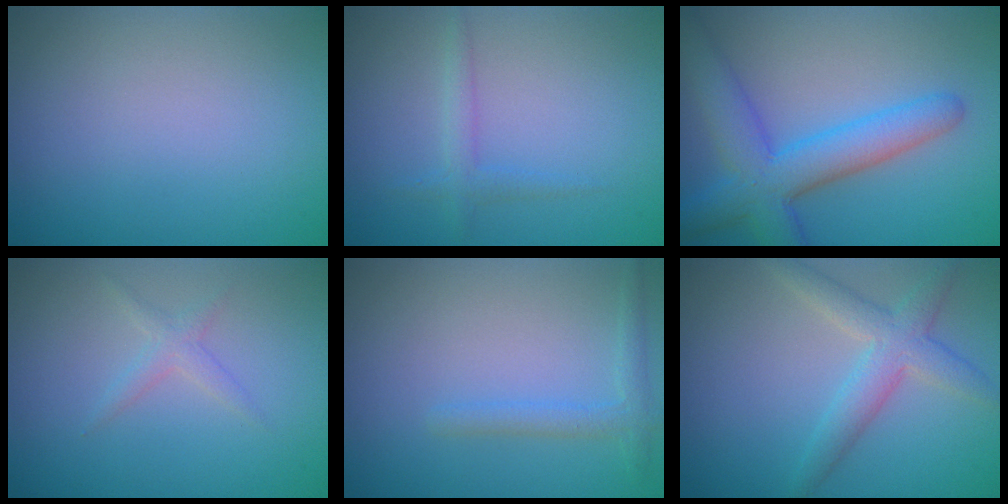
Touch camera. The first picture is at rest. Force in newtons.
{"total": 1.4, "press": 1.4, "slide": 0.0}
{"total": 6.8, "press": 6.8, "slide": 0.2}
{"total": 1.3, "press": 1.3, "slide": 0.1}
{"total": 1.7, "press": 1.7, "slide": 0.1}
{"total": 3.5, "press": 3.5, "slide": 0.2}